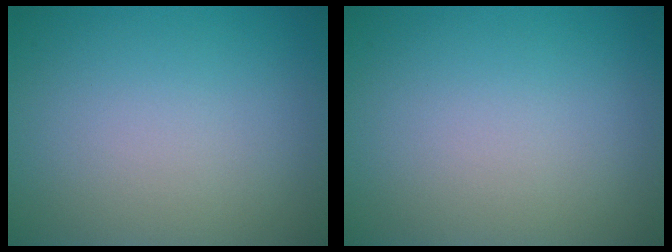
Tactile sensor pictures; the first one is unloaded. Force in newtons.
{"total": 0.0}